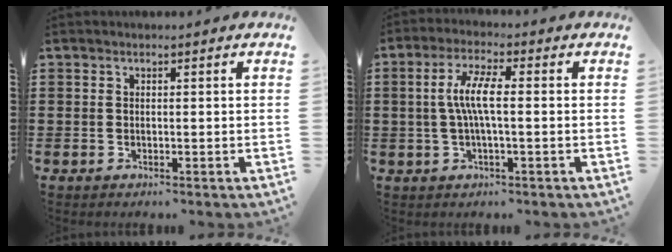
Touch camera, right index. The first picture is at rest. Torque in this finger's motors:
{"motor_torque": [1.57, 0.57, 0.65, 0.18]}